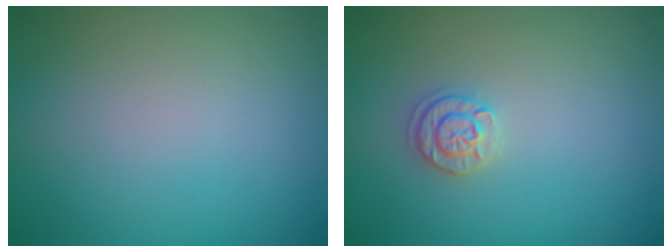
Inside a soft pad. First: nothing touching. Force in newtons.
{"total": 1.8, "press": 1.7, "slide": 0.4}